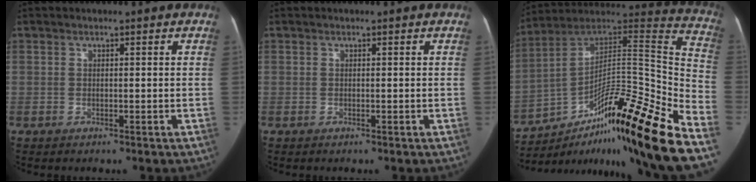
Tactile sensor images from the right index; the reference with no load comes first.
{"total": 0.0}
{"total": 29.3, "force": [-19.2, 1.4, 22.1], "torque": [-0.265, 0.034, -0.317]}